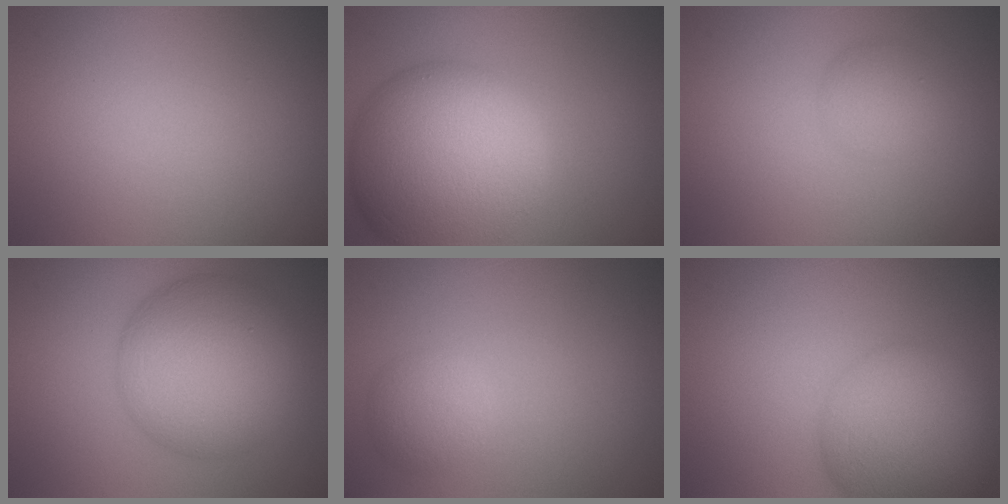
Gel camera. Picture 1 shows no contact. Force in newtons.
{"total": 13.5, "press": 13.4, "slide": 0.6}
{"total": 2.2, "press": 2.2, "slide": 0.1}
{"total": 10.6, "press": 10.6, "slide": 0.2}
{"total": 2.2, "press": 2.2, "slide": 0.1}
{"total": 9.6, "press": 9.5, "slide": 0.6}